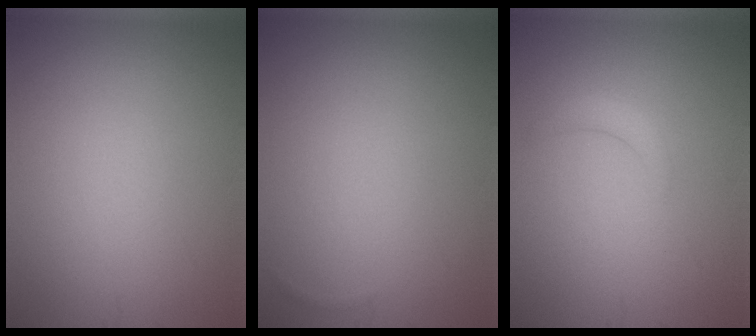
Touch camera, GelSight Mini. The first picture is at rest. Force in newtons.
{"total": 0.0}
{"total": 1.2, "press": 1.2, "slide": 0.2}